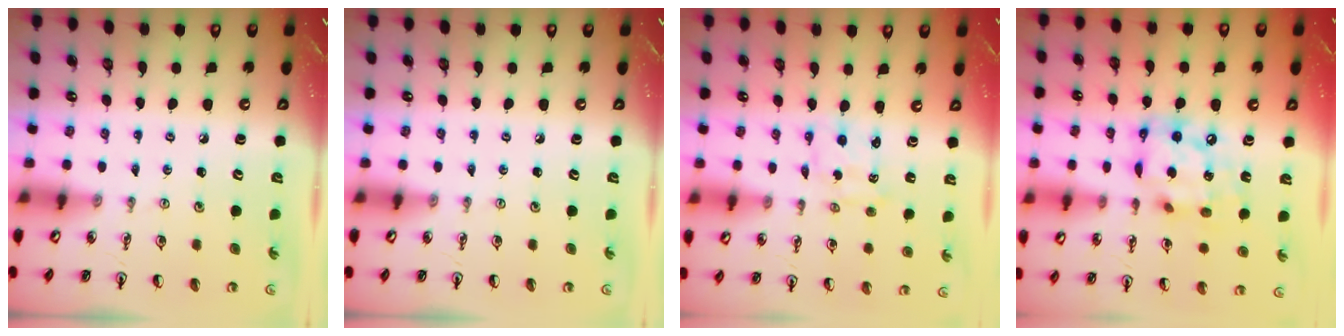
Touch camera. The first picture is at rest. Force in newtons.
{"total": 0.0}
{"total": 1.7, "press": 1.4, "slide": 0.9}
{"total": 13.8, "press": 13.8, "slide": 1.2}